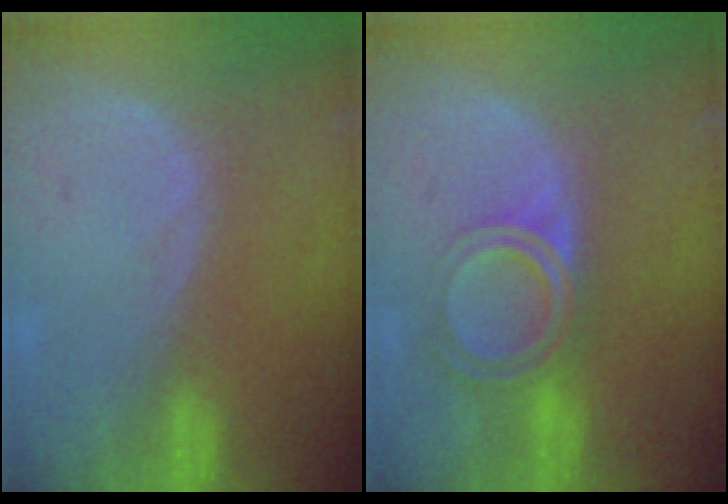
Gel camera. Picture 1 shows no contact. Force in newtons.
{"total": 6.4, "press": 5.4, "slide": 3.5}